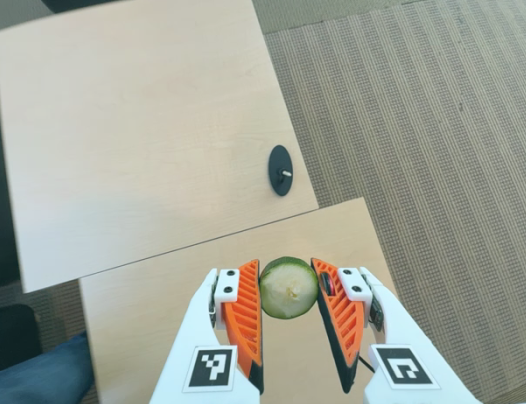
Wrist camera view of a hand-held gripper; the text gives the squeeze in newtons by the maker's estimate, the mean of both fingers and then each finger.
{"total": 10.6, "left": 11.1, "right": 10.1}